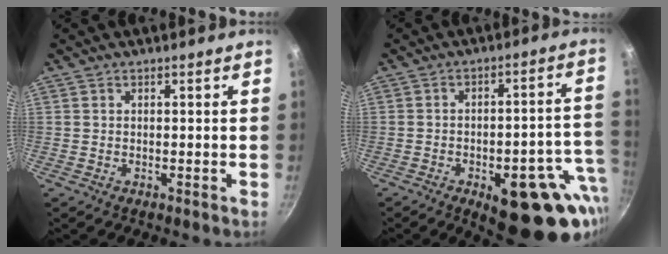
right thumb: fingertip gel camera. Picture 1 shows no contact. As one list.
[{"total": 20.6, "force": [-7.2, 8.4, 17.3], "torque": [-0.156, 0.022, -0.085]}]